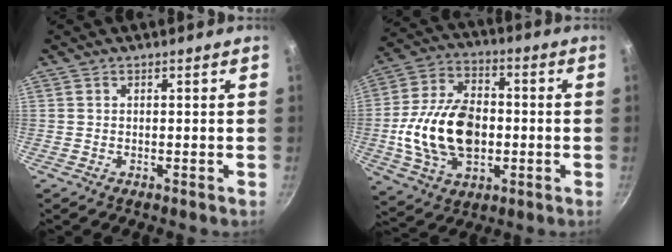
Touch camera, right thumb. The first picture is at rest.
{"total": 19.0, "force": [-1.9, 12.5, 14.2], "torque": [-0.238, 0.023, -0.032]}